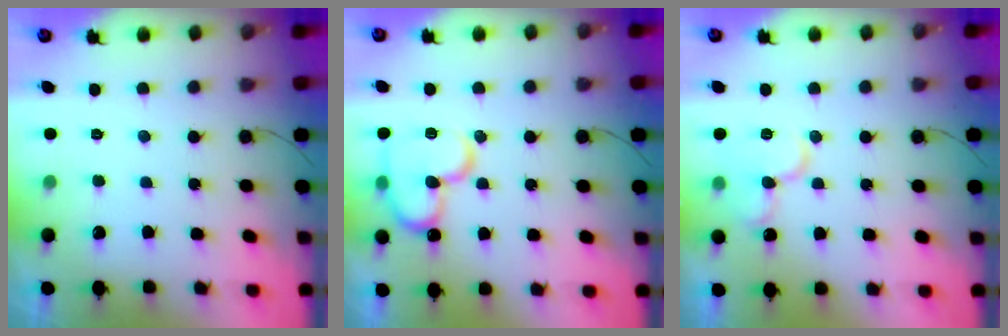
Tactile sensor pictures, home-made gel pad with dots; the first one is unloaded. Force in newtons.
{"total": 15.0, "press": 14.8, "slide": 2.2}
{"total": 11.9, "press": 11.9, "slide": 1.3}